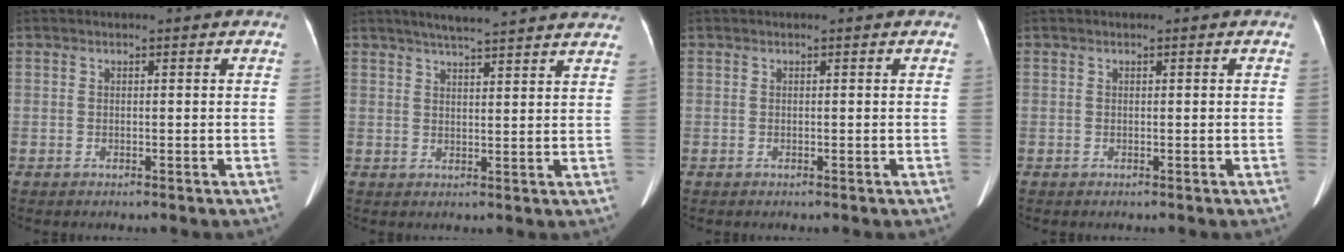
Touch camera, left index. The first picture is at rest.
{"total": 14.1, "force": [12.5, 1.0, 6.3], "torque": [-0.092, 0.028, 0.155]}
{"total": 0.0}
{"total": 0.0}